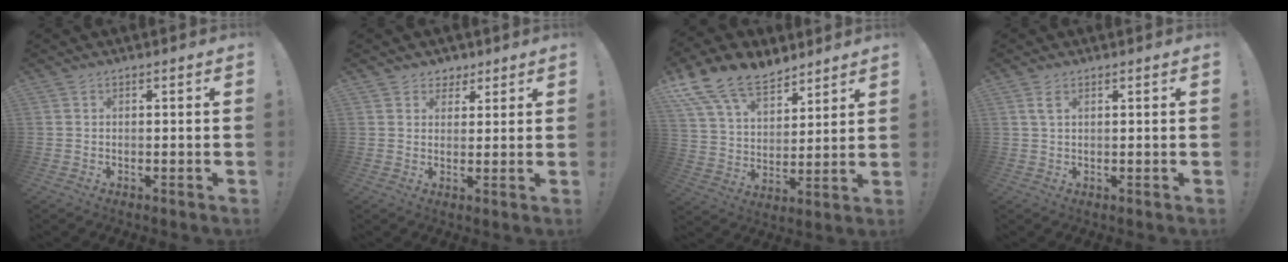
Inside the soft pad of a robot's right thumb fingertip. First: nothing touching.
{"total": 4.3, "force": [2.8, 3.2, 0.0], "torque": [0.013, -0.020, 0.052]}
{"total": 15.8, "force": [11.7, 8.3, 6.6], "torque": [-0.125, -0.078, 0.220]}
{"total": 2.5, "force": [1.2, 1.0, 1.9], "torque": [-0.032, -0.001, 0.021]}